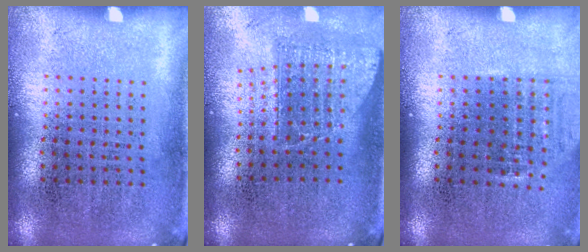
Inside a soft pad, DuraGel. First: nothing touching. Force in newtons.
{"total": 1.7, "press": 1.3, "slide": 1.0}
{"total": 0.9, "press": 0.8, "slide": 0.4}